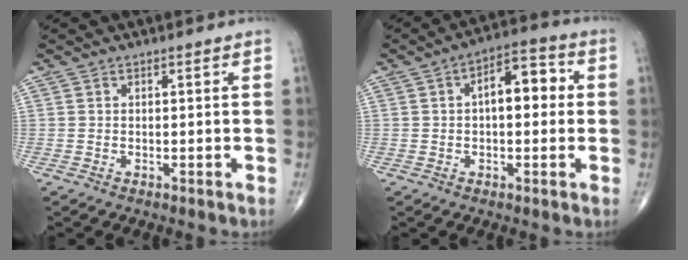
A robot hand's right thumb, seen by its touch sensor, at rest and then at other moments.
{"total": 9.2, "force": [1.1, 4.6, 7.8], "torque": [-0.095, 0.028, 0.007]}